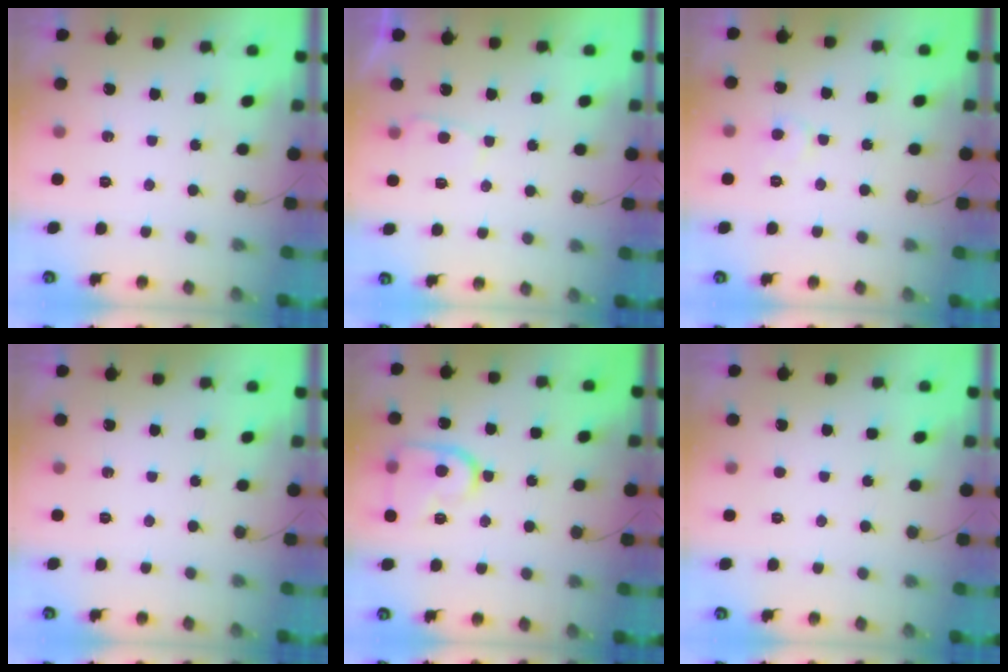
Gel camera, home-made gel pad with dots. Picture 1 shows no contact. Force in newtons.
{"total": 2.7, "press": 2.7, "slide": 0.4}
{"total": 5.6, "press": 5.6, "slide": 0.4}
{"total": 0.0}
{"total": 13.8, "press": 13.7, "slide": 1.4}
{"total": 1.6, "press": 1.6, "slide": 0.1}